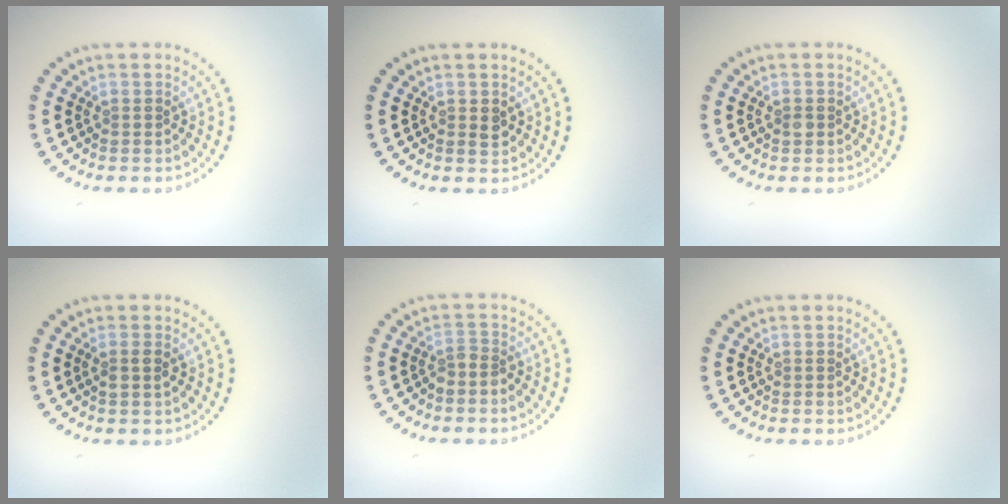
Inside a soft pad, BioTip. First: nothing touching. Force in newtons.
{"total": 1.1, "press": 1.1, "slide": 0.1}
{"total": 0.8, "press": 0.8, "slide": 0.1}
{"total": 1.1, "press": 1.1, "slide": 0.3}
{"total": 1.5, "press": 1.1, "slide": 1.0}
{"total": 0.0}